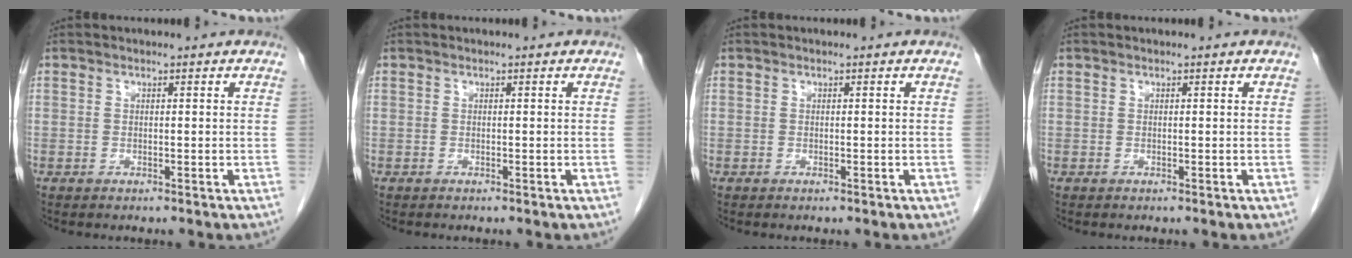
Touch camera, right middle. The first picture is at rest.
{"total": 0.0}
{"total": 0.0}
{"total": 0.0}